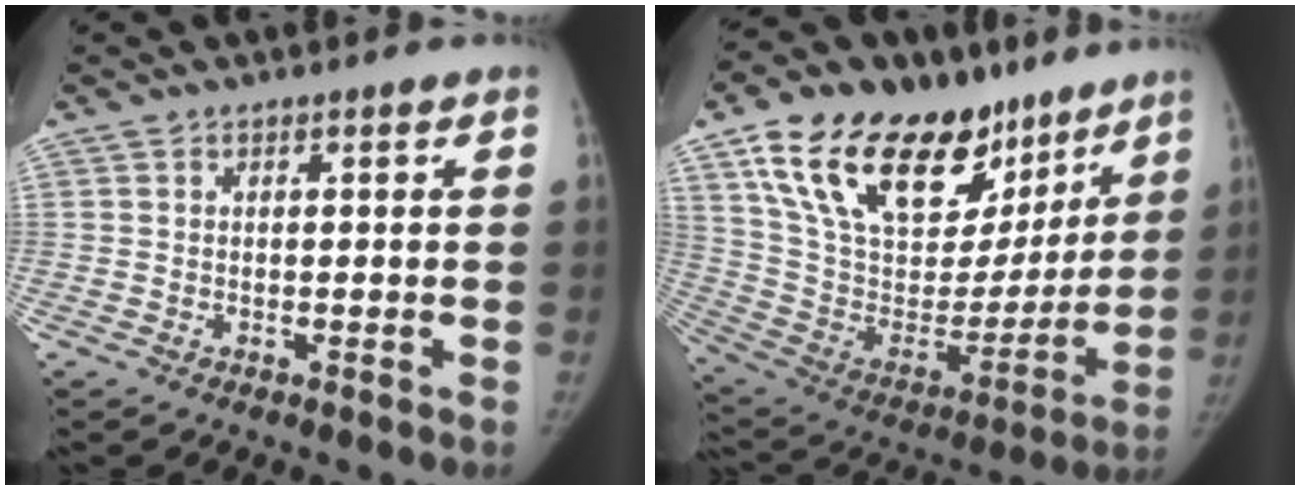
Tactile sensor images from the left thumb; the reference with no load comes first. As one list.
[{"total": 32.5, "force": [19.7, 17.1, 19.4], "torque": [-0.289, -0.024, 0.335]}]